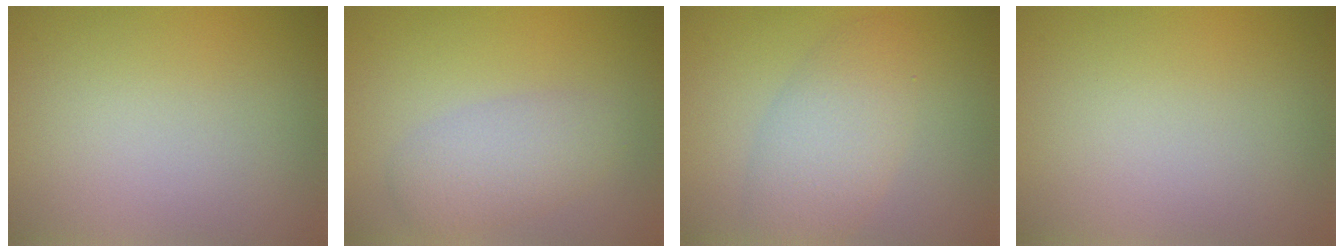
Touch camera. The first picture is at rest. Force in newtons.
{"total": 3.5, "press": 3.5, "slide": 0.1}
{"total": 4.6, "press": 4.6, "slide": 0.1}
{"total": 0.0}